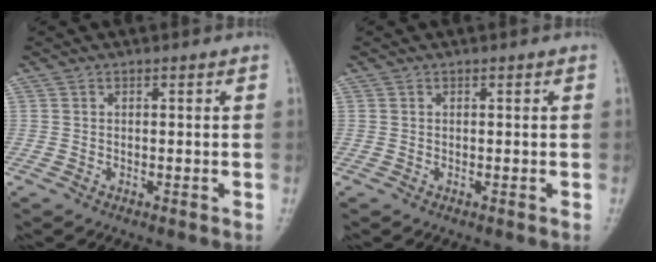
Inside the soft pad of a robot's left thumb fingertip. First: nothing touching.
{"total": 0.0}